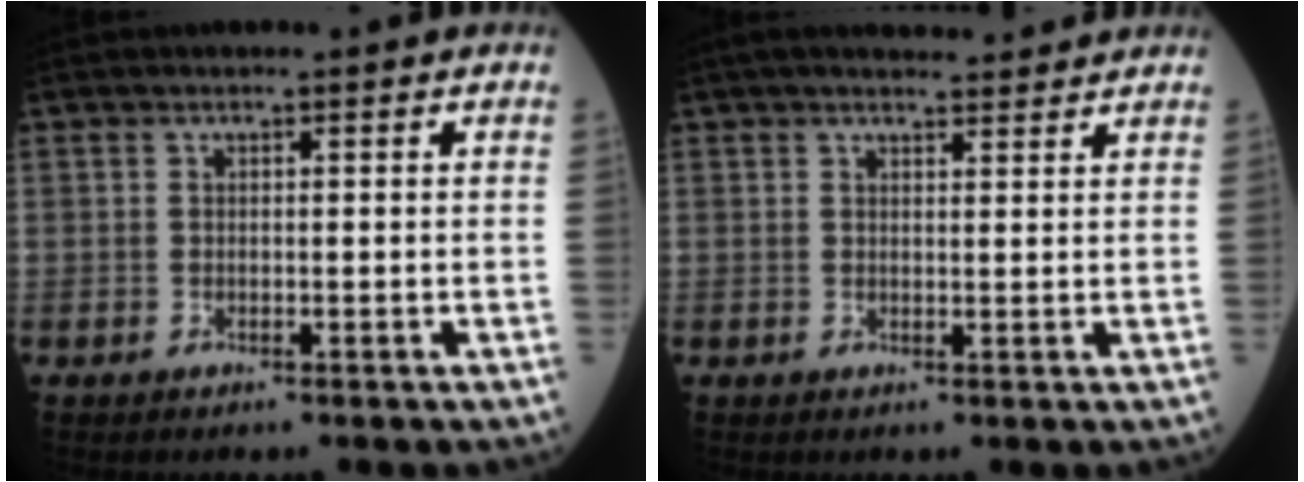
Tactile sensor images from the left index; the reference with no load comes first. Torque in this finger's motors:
{"motor_torque": [0.20, -0.33, -0.09, 0.01]}